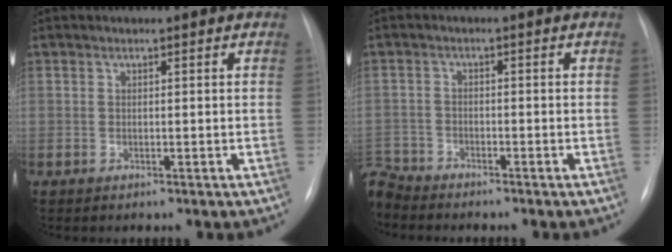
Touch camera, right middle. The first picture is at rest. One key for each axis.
{"total": 4.8, "fx": -4.7, "fy": 0.7, "fz": -0.1, "tx": 0.004, "ty": -0.013, "tz": -0.092}